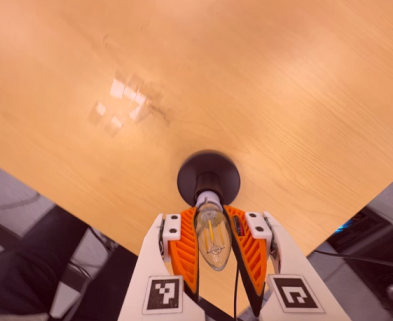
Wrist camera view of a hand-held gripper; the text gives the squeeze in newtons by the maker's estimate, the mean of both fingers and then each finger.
{"total": 17.7, "left": 15.8, "right": 19.7}